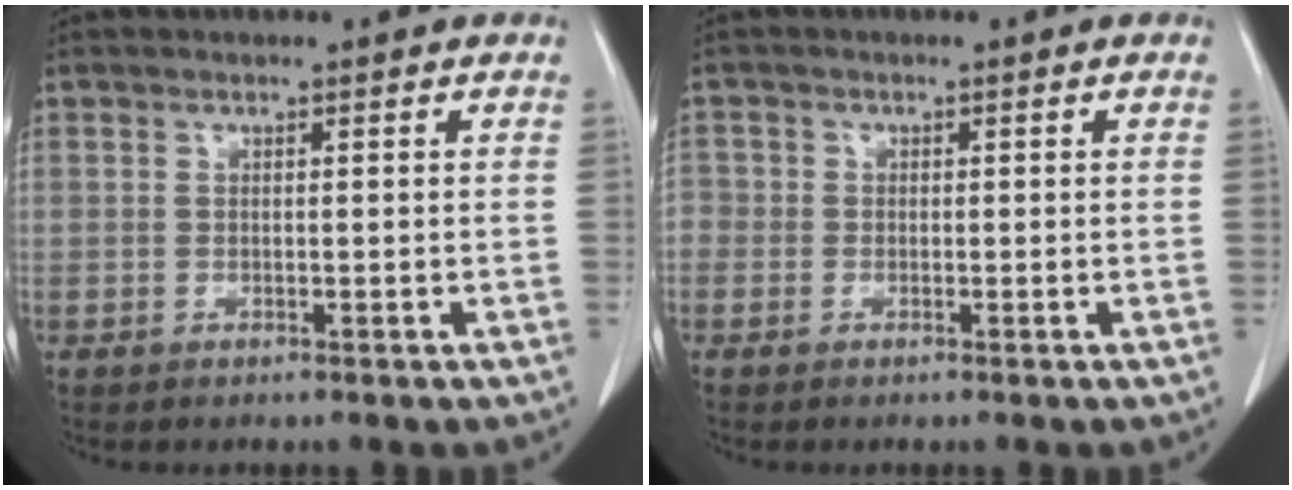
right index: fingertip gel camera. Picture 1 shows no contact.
{"total": 1.9, "force": [-0.7, 1.8, 0.3], "torque": [-0.001, 0.005, -0.019]}